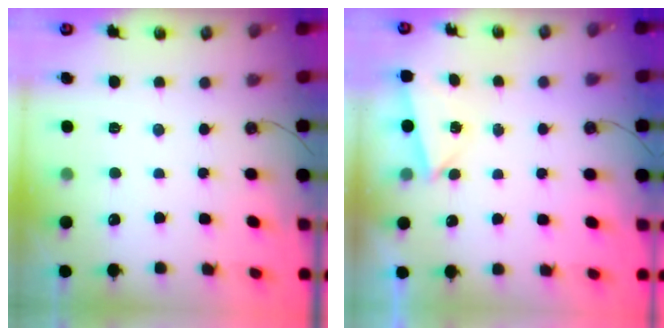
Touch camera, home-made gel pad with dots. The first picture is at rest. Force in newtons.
{"total": 2.2, "press": 1.2, "slide": 1.8}